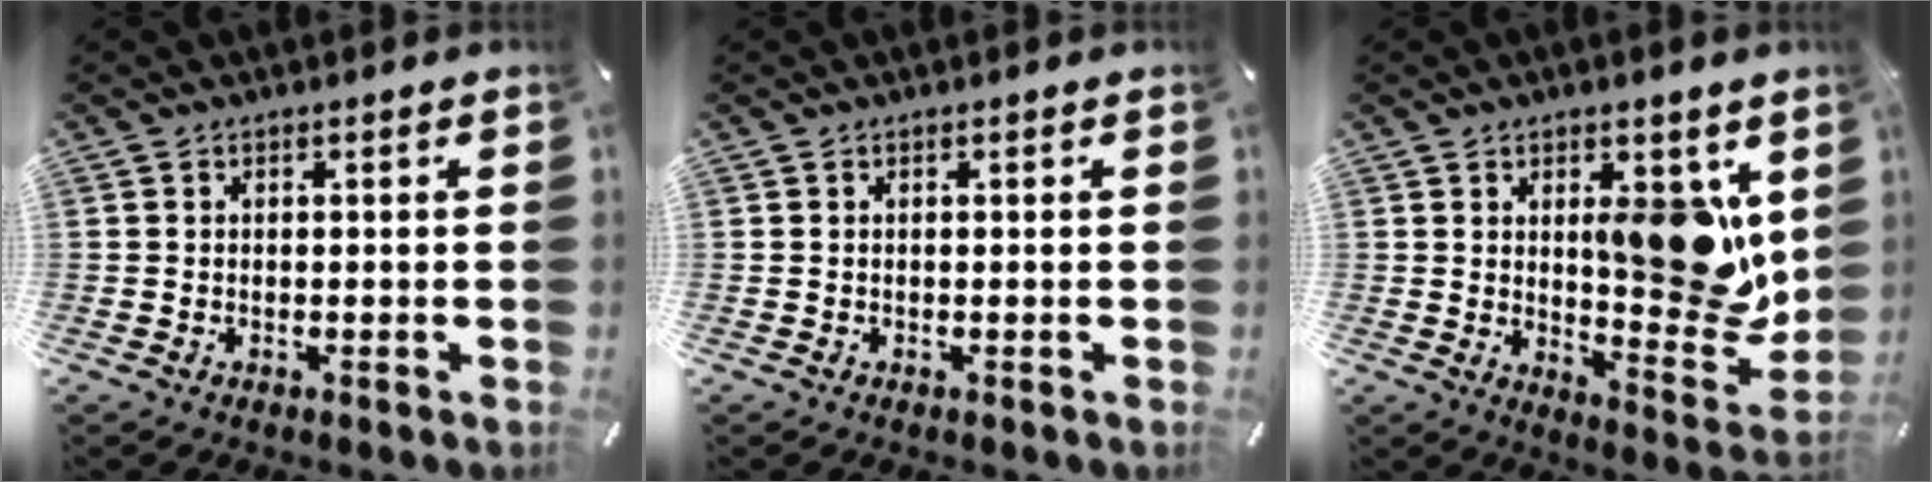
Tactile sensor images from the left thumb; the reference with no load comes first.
{"total": 0.0}
{"total": 13.6, "force": [4.8, 6.2, 11.1], "torque": [-0.115, -0.048, 0.079]}